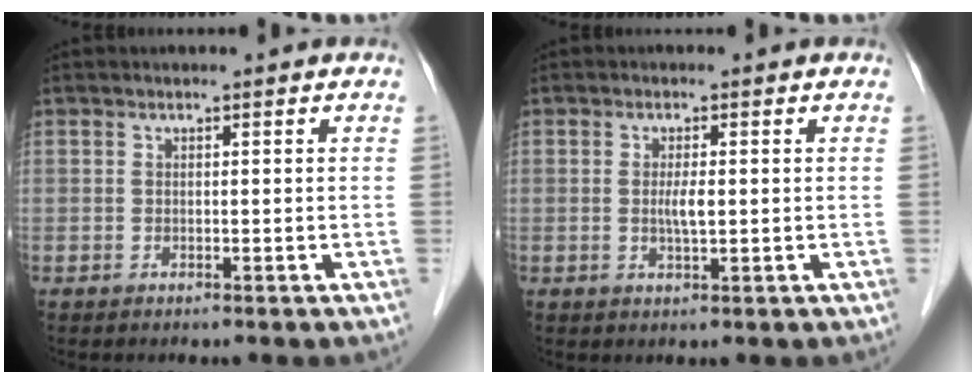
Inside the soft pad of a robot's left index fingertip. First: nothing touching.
{"total": 2.4, "force": [0.0, 0.3, 2.3], "torque": [-0.047, -0.002, 0.001]}